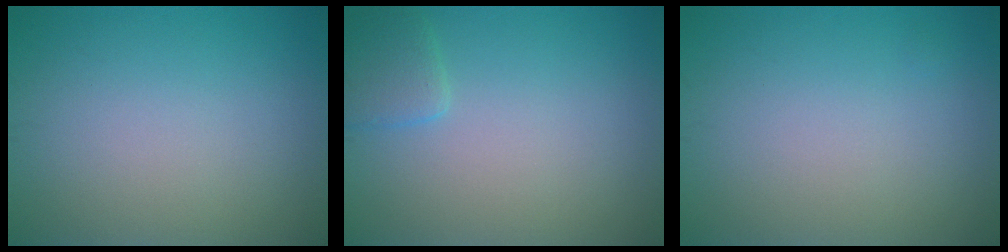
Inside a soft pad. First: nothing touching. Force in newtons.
{"total": 1.7, "press": 1.7, "slide": 0.1}
{"total": 0.0}